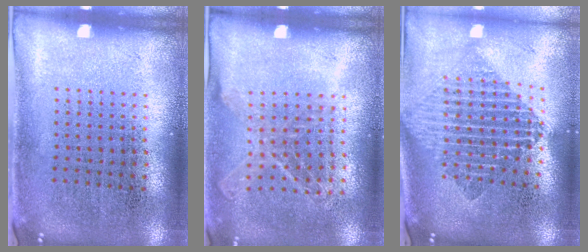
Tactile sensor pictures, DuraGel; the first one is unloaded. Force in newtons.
{"total": 1.1, "press": 1.0, "slide": 0.4}
{"total": 1.9, "press": 1.6, "slide": 1.1}